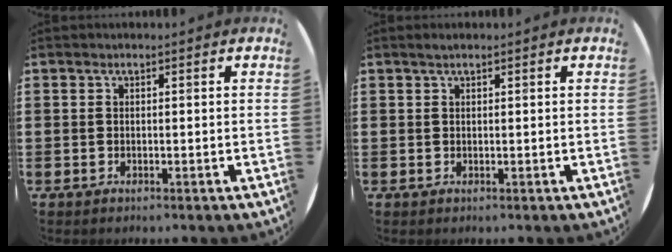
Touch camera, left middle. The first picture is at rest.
{"total": 0.6, "force": [0.5, 0.1, 0.4], "torque": [-0.007, 0.002, 0.008]}